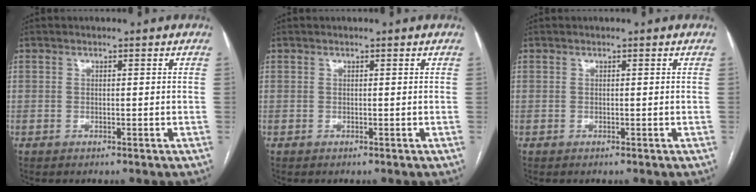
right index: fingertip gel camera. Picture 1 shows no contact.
{"total": 0.0}
{"total": 0.0}